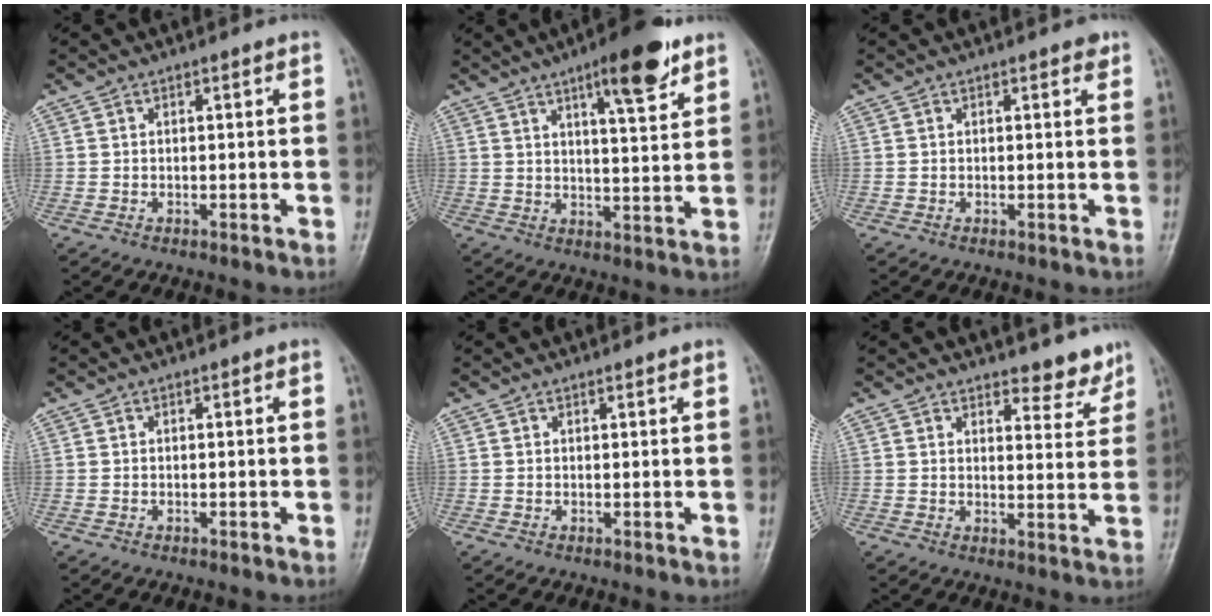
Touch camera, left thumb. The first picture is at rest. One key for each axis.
{"total": 11.1, "fx": 6.7, "fy": 2.6, "fz": 8.4, "tx": -0.106, "ty": -0.037, "tz": 0.097}
{"total": 1.0, "fx": 0.7, "fy": 0.5, "fz": 0.6, "tx": -0.002, "ty": -0.002, "tz": 0.005}
{"total": 0.0}
{"total": 0.6, "fx": 0.5, "fy": 0.0, "fz": 0.3, "tx": -0.006, "ty": -0.003, "tz": 0.009}
{"total": 5.6, "fx": 5.0, "fy": 2.2, "fz": 1.5, "tx": 0.007, "ty": -0.044, "tz": 0.062}